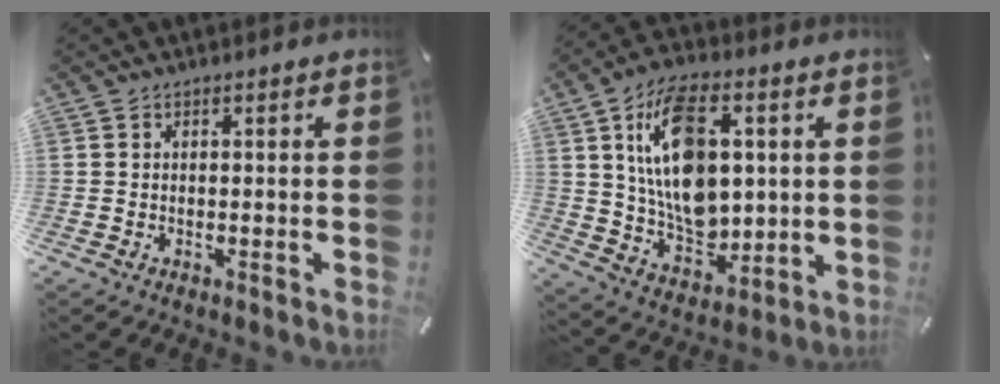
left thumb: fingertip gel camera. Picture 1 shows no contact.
{"total": 17.5, "force": [3.5, 11.5, 12.7], "torque": [-0.242, -0.001, 0.060]}